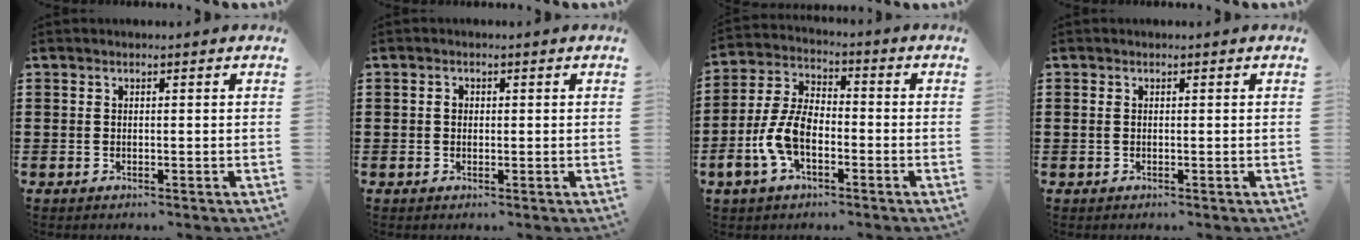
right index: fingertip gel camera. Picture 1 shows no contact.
{"total": 1.1, "force": [0.1, 0.9, 0.7], "torque": [-0.015, 0.005, 0.002]}
{"total": 8.3, "force": [-3.0, 4.5, 6.4], "torque": [-0.166, -0.004, -0.067]}
{"total": 0.6, "force": [0.1, 0.4, 0.4], "torque": [-0.010, 0.002, 0.001]}